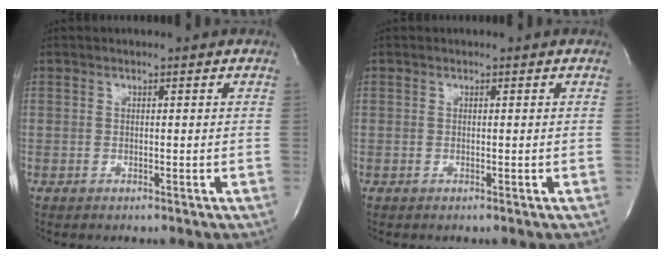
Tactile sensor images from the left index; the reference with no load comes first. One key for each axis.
{"total": 0.0}